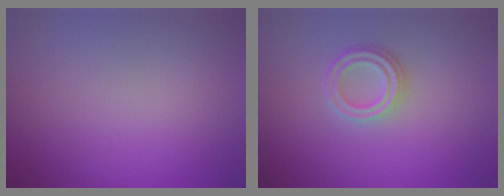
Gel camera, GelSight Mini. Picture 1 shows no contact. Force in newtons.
{"total": 2.2, "press": 2.1, "slide": 0.6}